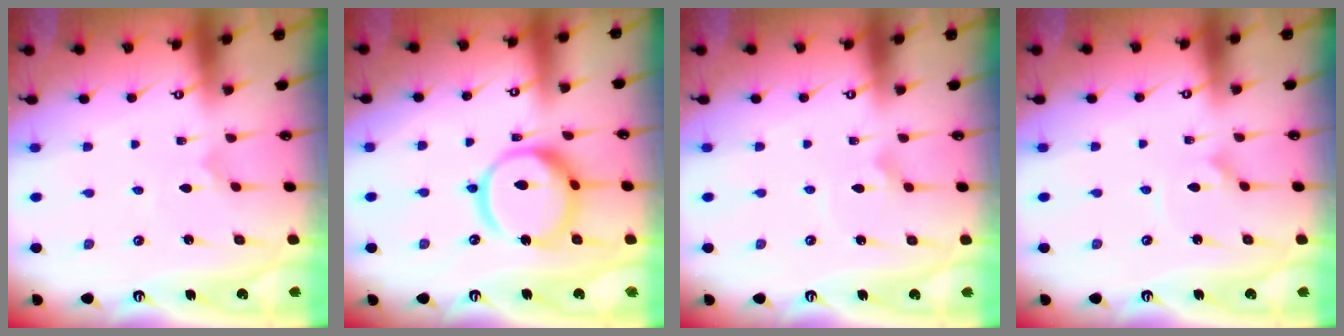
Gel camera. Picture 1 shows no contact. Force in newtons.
{"total": 16.8, "press": 16.7, "slide": 1.9}
{"total": 2.0, "press": 2.0, "slide": 0.1}
{"total": 1.1, "press": 1.1, "slide": 0.2}